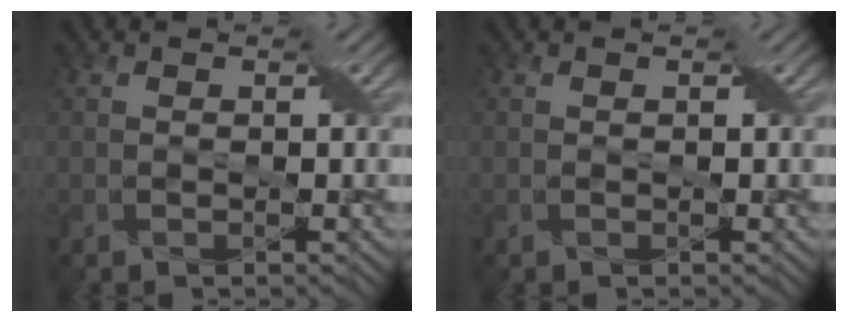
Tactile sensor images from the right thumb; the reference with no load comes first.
{"total": 0.0}